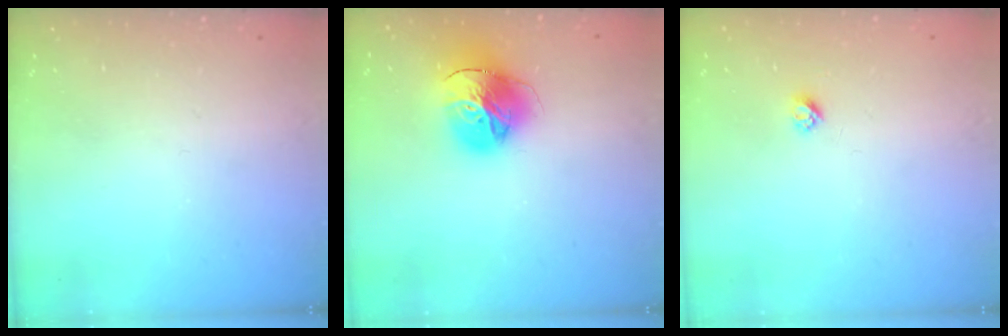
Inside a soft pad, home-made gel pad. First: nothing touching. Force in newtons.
{"total": 17.1, "press": 17.0, "slide": 1.9}
{"total": 2.7, "press": 2.6, "slide": 0.3}